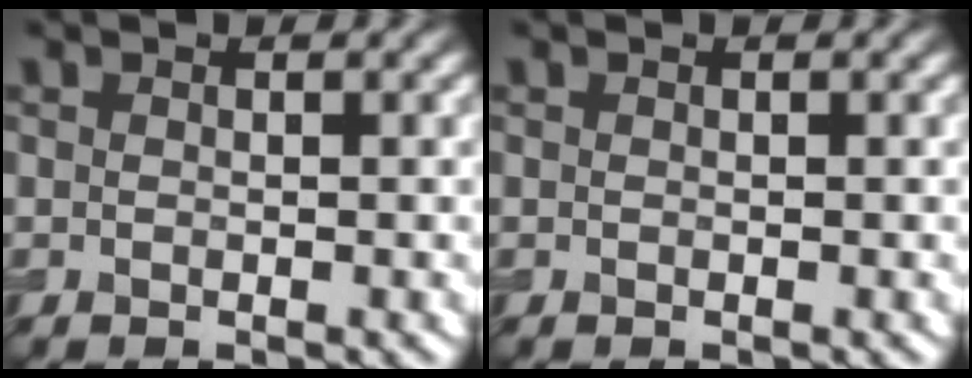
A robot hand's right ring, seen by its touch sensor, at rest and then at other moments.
{"total": 0.0}